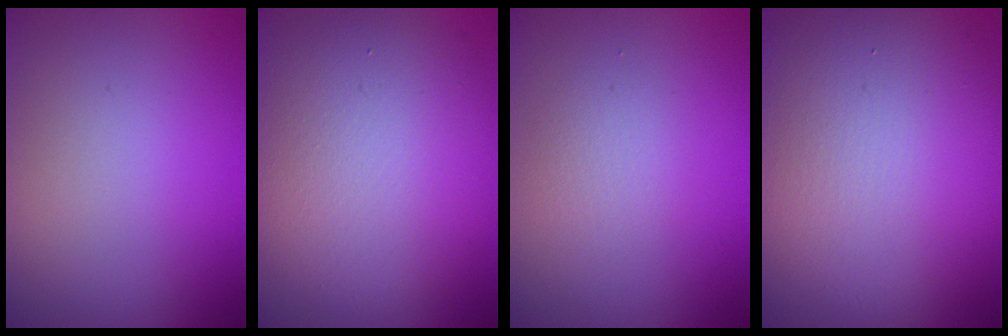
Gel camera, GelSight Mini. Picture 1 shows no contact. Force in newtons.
{"total": 10.5, "press": 10.5, "slide": 0.6}
{"total": 1.7, "press": 1.7, "slide": 0.2}
{"total": 14.6, "press": 14.6, "slide": 0.8}